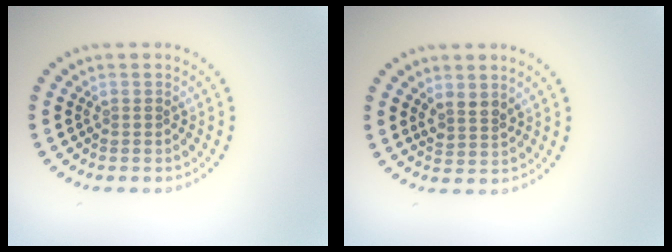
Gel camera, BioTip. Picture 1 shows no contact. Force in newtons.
{"total": 1.8, "press": 1.4, "slide": 1.1}